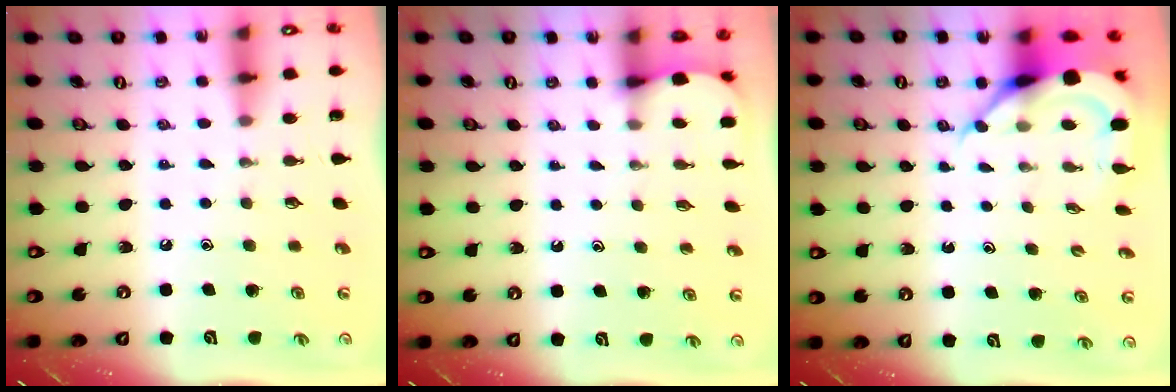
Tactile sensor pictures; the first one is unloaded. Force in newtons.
{"total": 2.6, "press": 2.6, "slide": 0.3}
{"total": 6.7, "press": 6.7, "slide": 0.8}